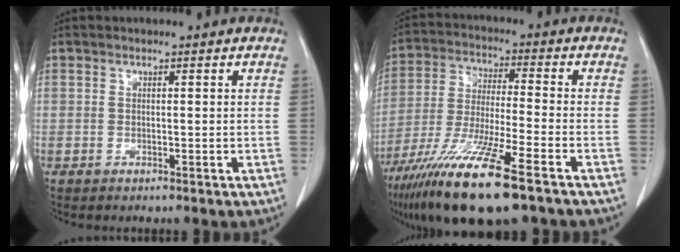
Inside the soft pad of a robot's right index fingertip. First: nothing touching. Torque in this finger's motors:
{"motor_torque": [2.09, -0.05, 1.05, 0.21]}